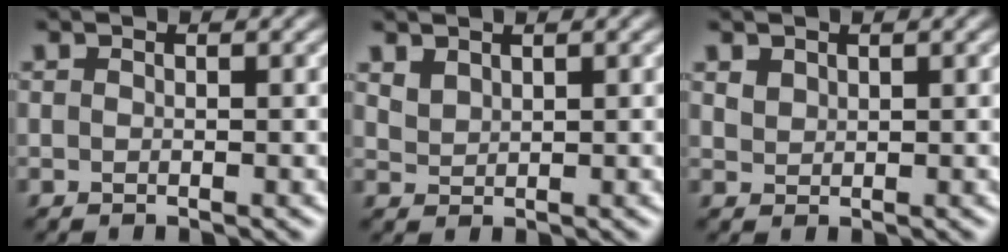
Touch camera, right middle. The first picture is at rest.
{"total": 1.4, "force": [1.2, 0.7, 0.5], "torque": [-0.015, -0.001, 0.027]}
{"total": 1.1, "force": [0.8, 0.6, 0.2], "torque": [-0.007, 0.000, 0.020]}